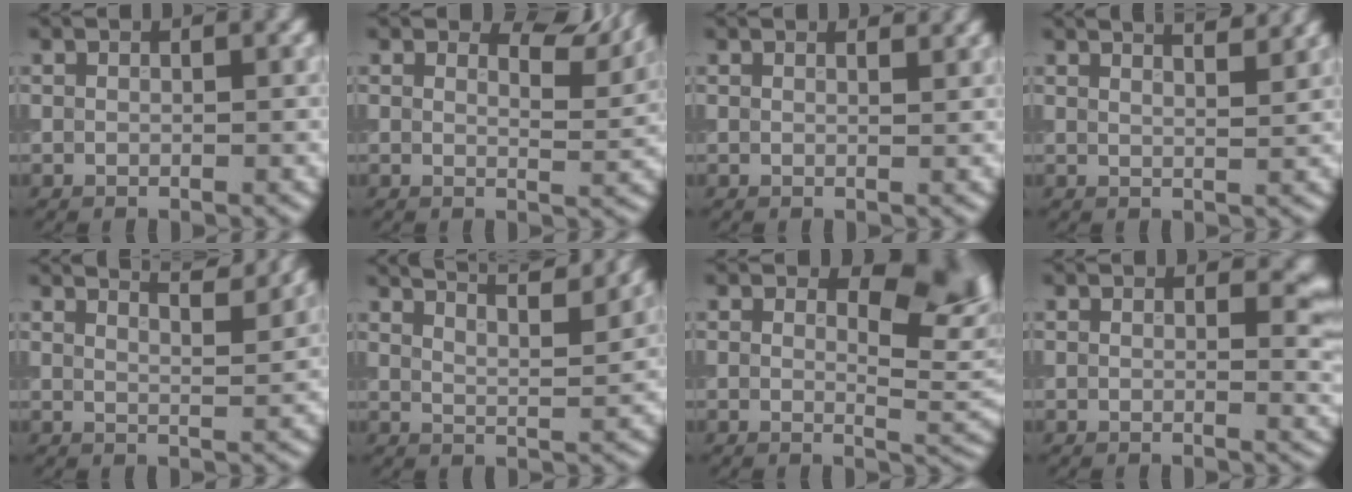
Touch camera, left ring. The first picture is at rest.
{"total": 3.7, "force": [2.8, 1.2, 2.0], "torque": [-0.028, -0.004, 0.036]}
{"total": 2.1, "force": [1.9, 0.4, 0.8], "torque": [-0.013, 0.003, 0.016]}
{"total": 5.6, "force": [4.2, 2.1, 3.1], "torque": [-0.016, 0.046, 0.019]}
{"total": 6.2, "force": [5.1, 1.7, 3.1], "torque": [-0.017, 0.030, 0.033]}
{"total": 9.9, "force": [8.0, 2.6, 5.2], "torque": [-0.046, 0.030, 0.068]}
{"total": 5.6, "force": [1.8, 3.0, 4.4], "torque": [-0.052, -0.009, 0.026]}
{"total": 2.6, "force": [0.8, 1.2, 2.1], "torque": [-0.017, -0.008, 0.010]}